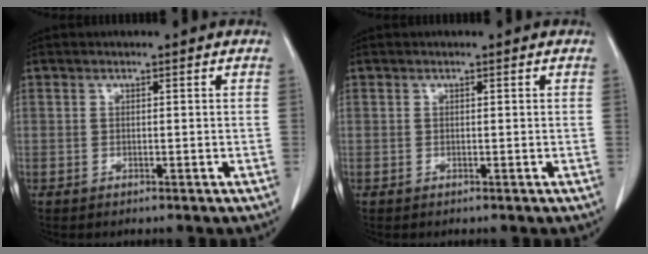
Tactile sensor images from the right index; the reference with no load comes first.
{"total": 0.0}